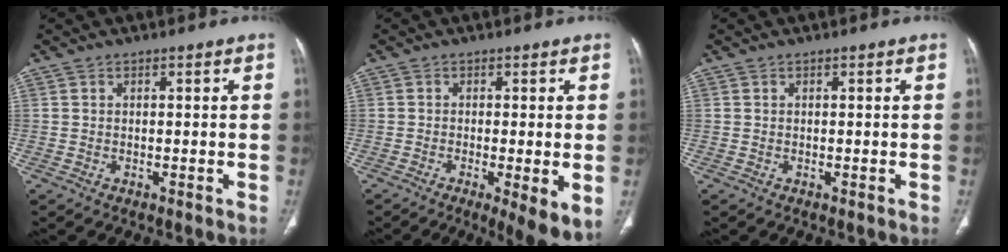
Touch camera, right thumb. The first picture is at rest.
{"total": 7.3, "force": [-2.1, 1.6, 6.8], "torque": [-0.106, -0.020, -0.033]}
{"total": 0.0}